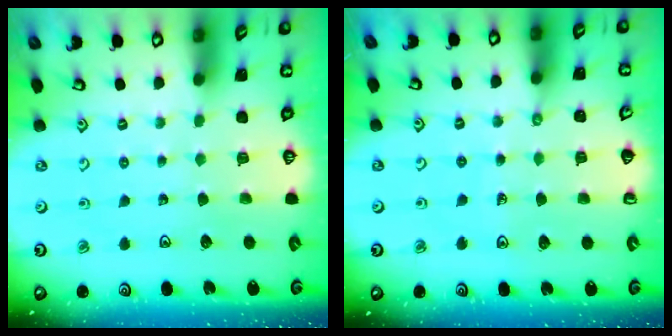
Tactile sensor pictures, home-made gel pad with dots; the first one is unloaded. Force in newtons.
{"total": 4.7, "press": 4.5, "slide": 1.4}